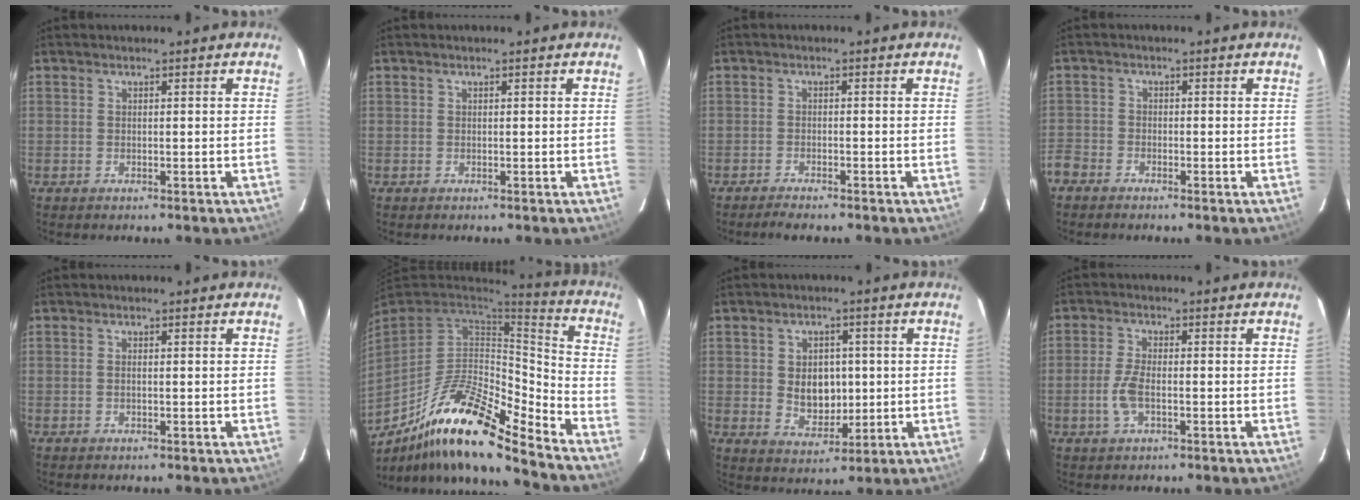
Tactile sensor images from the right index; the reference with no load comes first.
{"total": 0.0}
{"total": 2.9, "force": [-2.6, 0.2, 1.2], "torque": [-0.033, -0.007, -0.047]}
{"total": 4.2, "force": [-3.1, 2.7, 0.6], "torque": [-0.029, -0.001, -0.070]}
{"total": 0.6, "force": [0.0, 0.1, 0.6], "torque": [-0.014, 0.001, -0.001]}
{"total": 20.0, "force": [-14.0, 3.9, 13.8], "torque": [-0.251, -0.013, -0.259]}
{"total": 7.3, "force": [0.4, 5.6, 4.6], "torque": [-0.081, 0.001, 0.021]}
{"total": 4.6, "force": [-1.3, 2.0, 4.0], "torque": [-0.091, 0.000, -0.026]}